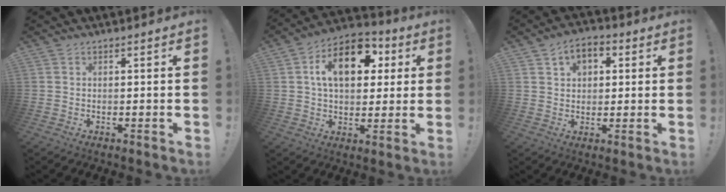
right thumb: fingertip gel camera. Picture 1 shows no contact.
{"total": 16.3, "force": [4.6, 10.1, 12.0], "torque": [-0.184, 0.003, 0.082]}
{"total": 6.9, "force": [2.4, 5.0, 4.0], "torque": [-0.061, -0.001, 0.043]}